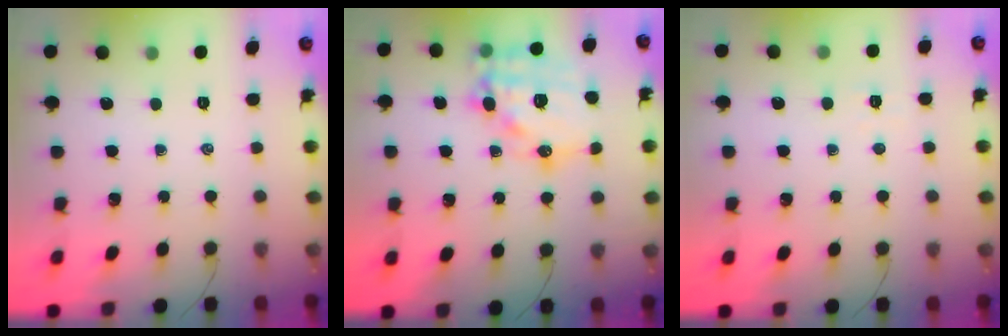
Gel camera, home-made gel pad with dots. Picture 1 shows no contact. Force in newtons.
{"total": 18.3, "press": 17.8, "slide": 4.3}
{"total": 2.6, "press": 2.6, "slide": 0.5}